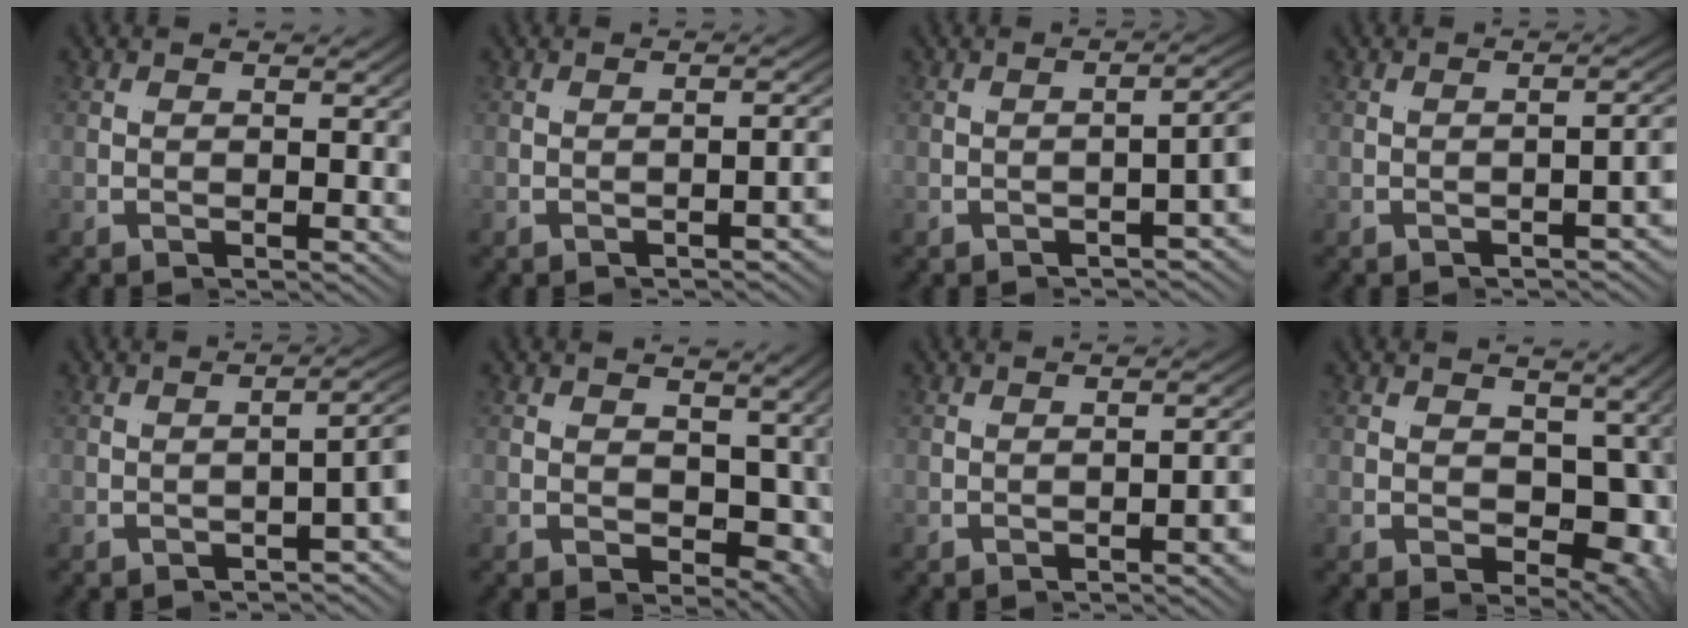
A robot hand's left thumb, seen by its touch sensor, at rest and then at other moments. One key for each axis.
{"total": 1.4, "fx": -0.3, "fy": -1.4, "fz": -0.1, "tx": -0.005, "ty": 0.012, "tz": -0.009}
{"total": 2.4, "fx": -0.9, "fy": -1.0, "fz": 2.0, "tx": -0.030, "ty": 0.016, "tz": -0.013}
{"total": 1.6, "fx": -0.7, "fy": -1.4, "fz": 0.2, "tx": -0.010, "ty": 0.012, "tz": -0.012}
{"total": 2.7, "fx": -1.2, "fy": -0.8, "fz": 2.3, "tx": -0.033, "ty": 0.013, "tz": -0.015}
{"total": 7.9, "fx": 0.0, "fy": 5.5, "fz": 5.7, "tx": -0.073, "ty": -0.013, "tz": 0.010}
{"total": 1.2, "fx": -0.6, "fy": -0.7, "fz": 0.8, "tx": -0.025, "ty": 0.004, "tz": -0.009}
{"total": 10.6, "fx": 0.1, "fy": 7.3, "fz": 7.7, "tx": -0.103, "ty": -0.014, "tz": 0.009}